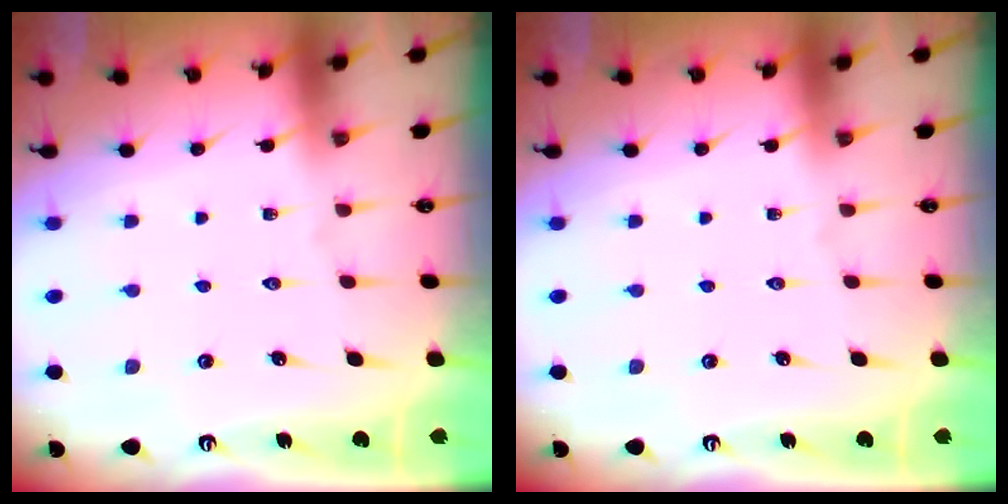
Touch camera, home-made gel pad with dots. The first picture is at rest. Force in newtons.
{"total": 0.0}